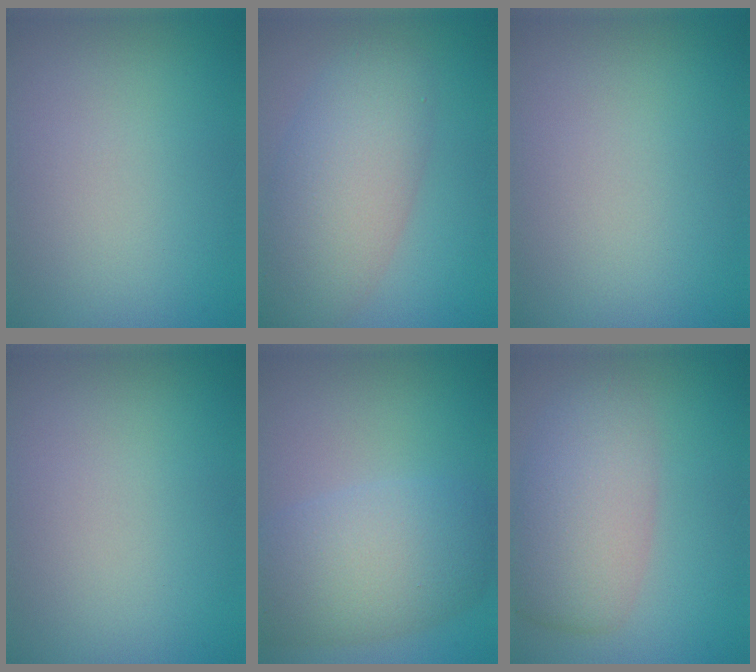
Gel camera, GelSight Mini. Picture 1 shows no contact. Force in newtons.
{"total": 7.0, "press": 7.0, "slide": 0.4}
{"total": 0.0}
{"total": 0.0}
{"total": 7.0, "press": 6.9, "slide": 0.5}
{"total": 6.0, "press": 6.0, "slide": 0.4}